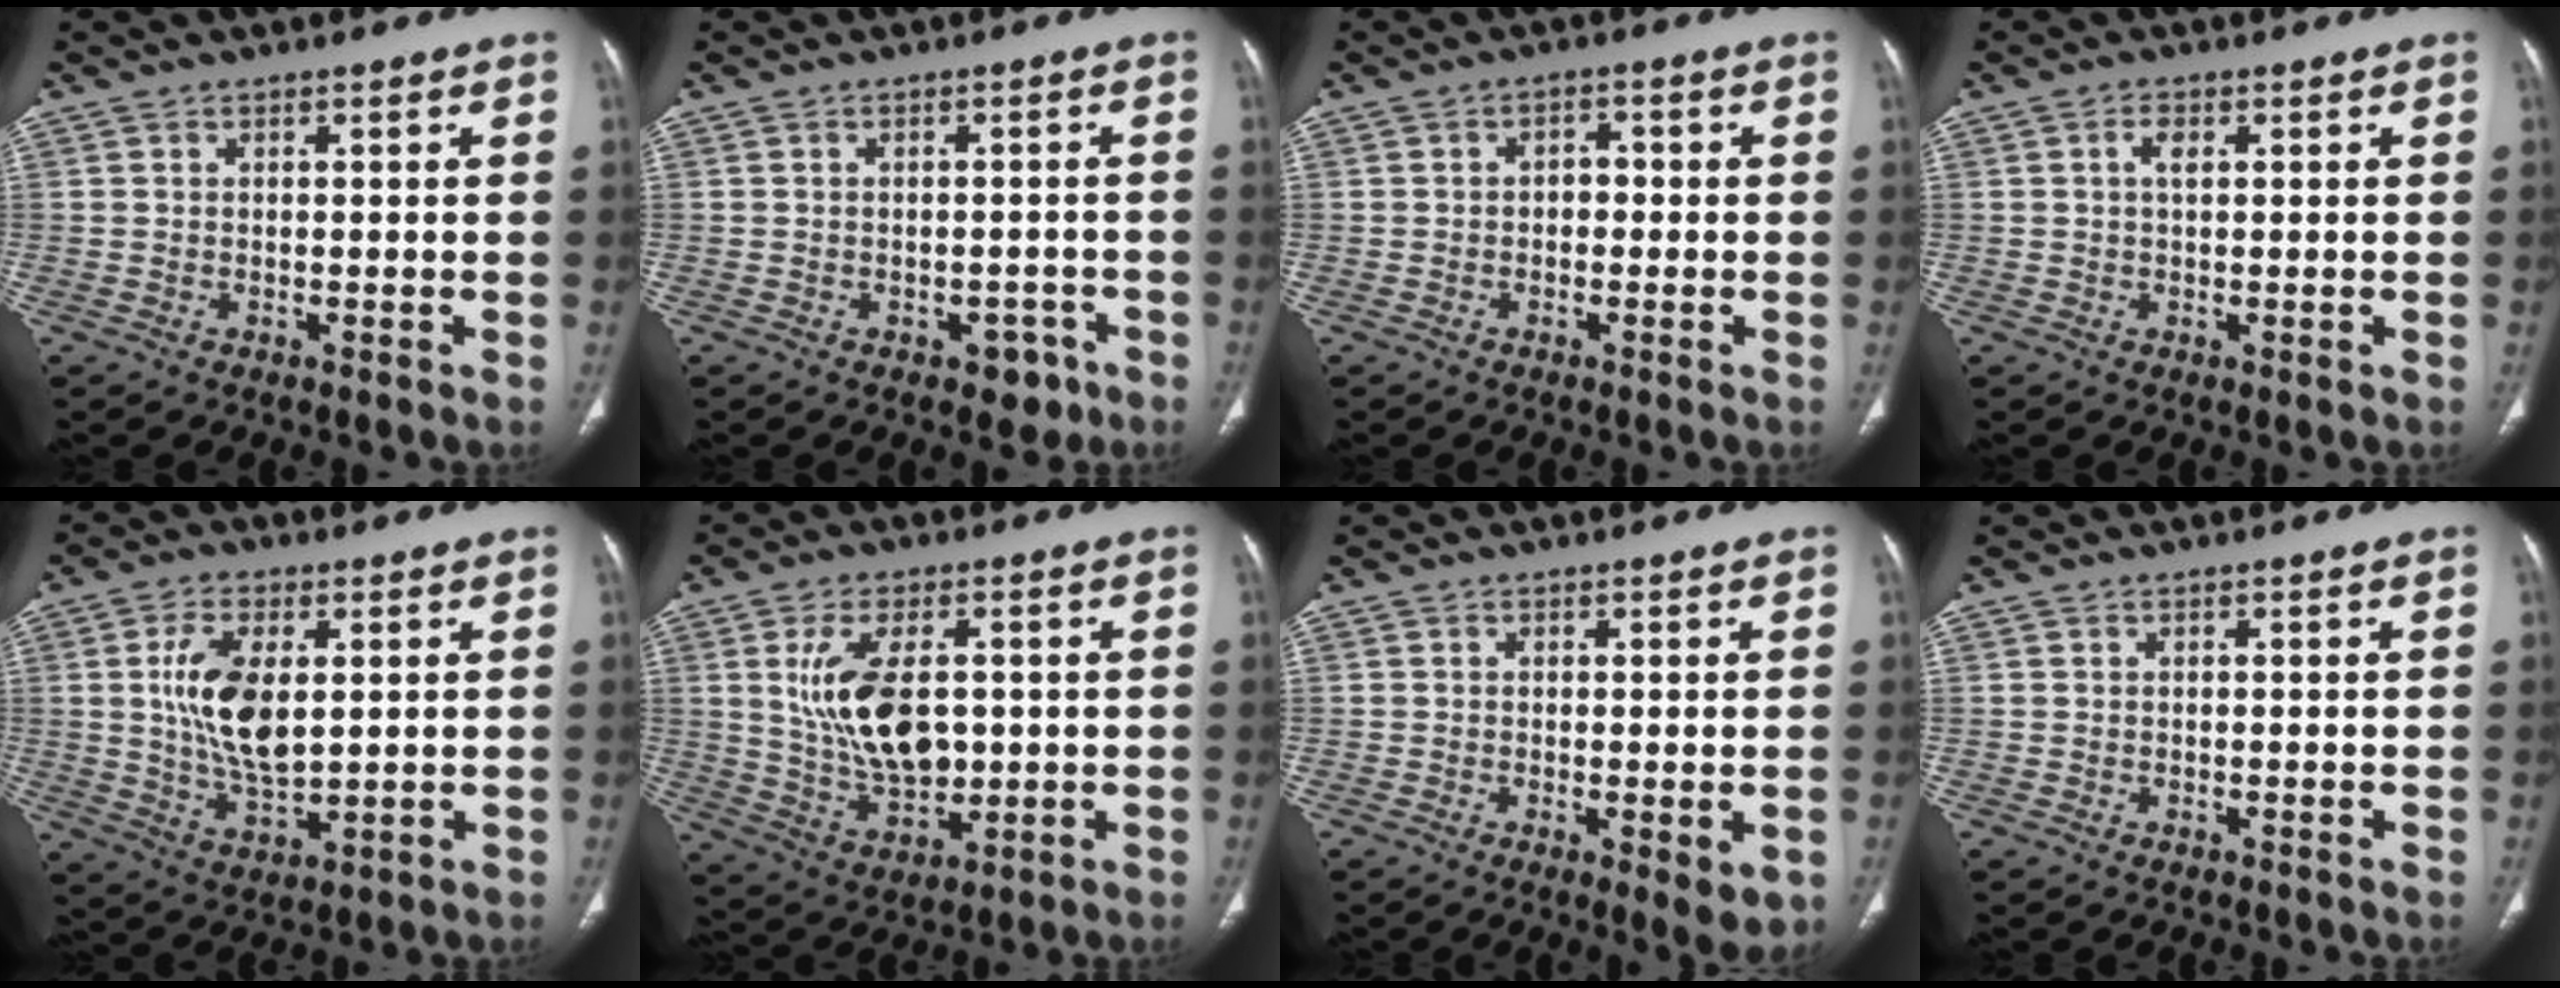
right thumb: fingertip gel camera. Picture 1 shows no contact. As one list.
[{"total": 6.3, "force": [-3.9, 3.7, 3.4], "torque": [-0.008, 0.034, -0.046]}, {"total": 2.3, "force": [-0.4, 1.7, 1.5], "torque": [-0.005, 0.012, -0.013]}, {"total": 2.2, "force": [0.6, 1.1, 1.8], "torque": [-0.032, 0.000, 0.008]}, {"total": 11.6, "force": [2.0, 6.0, 9.8], "torque": [-0.178, -0.014, 0.041]}, {"total": 13.2, "force": [1.7, 7.6, 10.7], "torque": [-0.177, -0.011, 0.042]}, {"total": 4.6, "force": [-1.0, 1.4, 4.3], "torque": [-0.063, -0.016, -0.013]}, {"total": 0.0}]